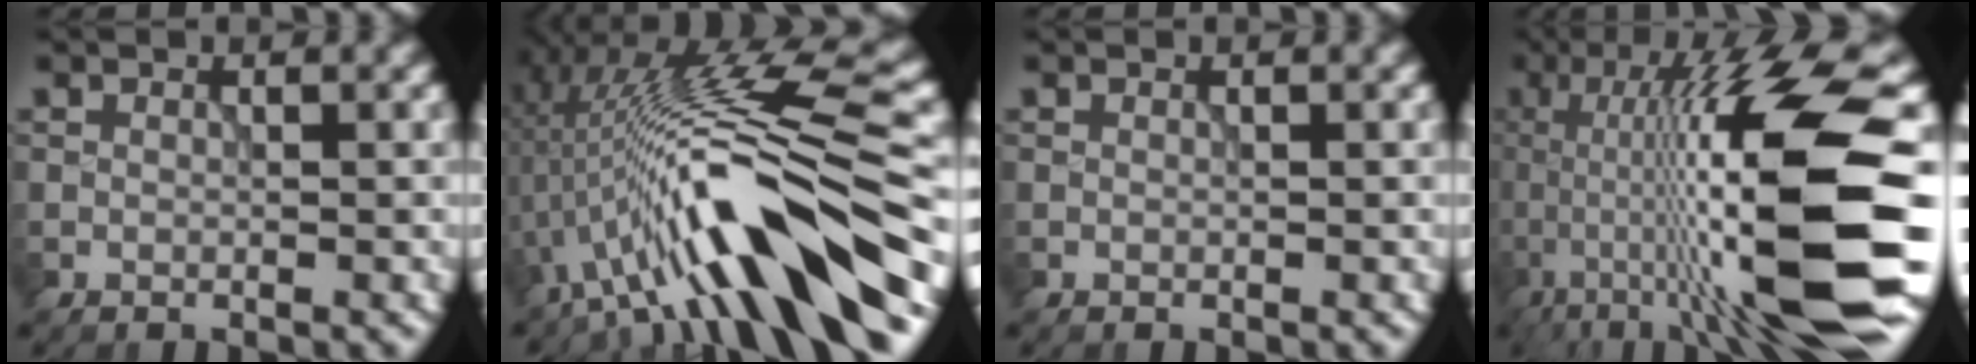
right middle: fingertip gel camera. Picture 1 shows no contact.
{"total": 13.7, "force": [-2.6, 2.5, 13.3], "torque": [-0.227, 0.019, -0.039]}
{"total": 0.0}
{"total": 17.2, "force": [-2.0, 3.4, 16.8], "torque": [-0.263, 0.026, -0.029]}